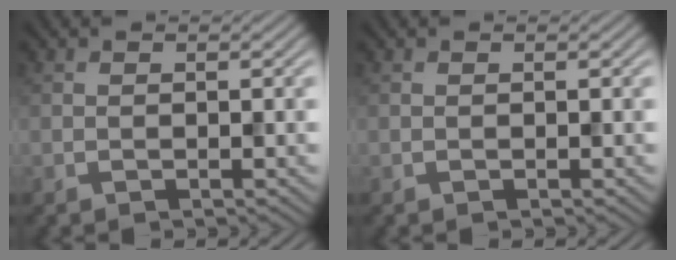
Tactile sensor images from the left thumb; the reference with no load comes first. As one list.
[{"total": 0.0}]